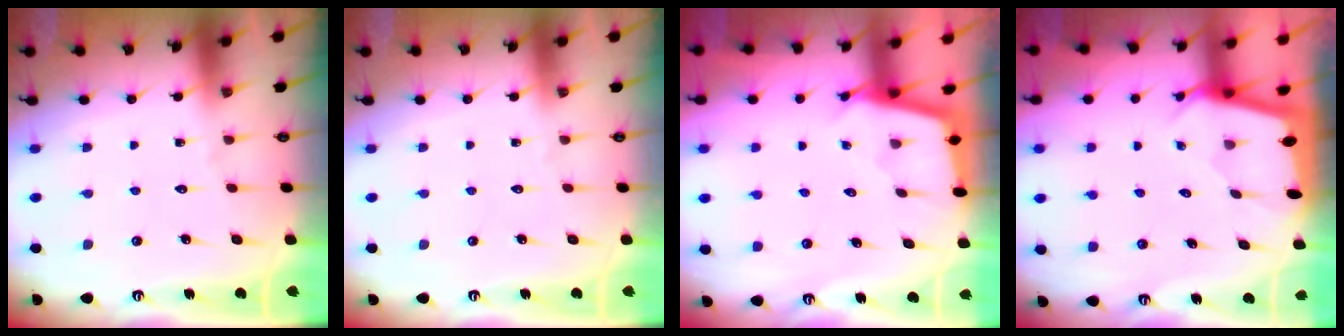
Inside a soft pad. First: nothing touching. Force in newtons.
{"total": 0.0}
{"total": 2.3, "press": 2.3, "slide": 0.2}
{"total": 1.3, "press": 1.3, "slide": 0.1}